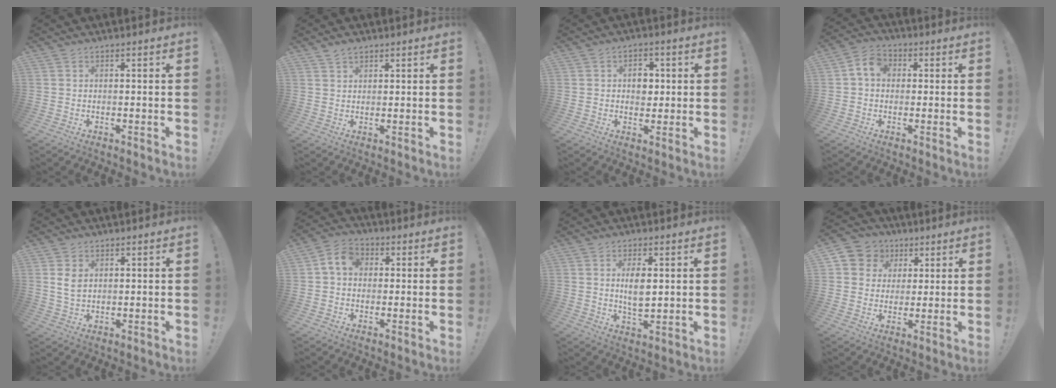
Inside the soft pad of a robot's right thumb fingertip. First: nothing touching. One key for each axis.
{"total": 2.5, "fx": 2.0, "fy": 1.2, "fz": 0.8, "tx": -0.011, "ty": -0.010, "tz": 0.037}
{"total": 5.3, "fx": 0.7, "fy": 4.4, "fz": 2.9, "tx": -0.030, "ty": 0.001, "tz": 0.005}
{"total": 6.5, "fx": 0.9, "fy": 5.0, "fz": 4.1, "tx": -0.070, "ty": 0.014, "tz": 0.019}
{"total": 4.4, "fx": 1.4, "fy": 2.9, "fz": 3.0, "tx": -0.046, "ty": -0.005, "tz": 0.023}
{"total": 7.4, "fx": 1.3, "fy": 5.7, "fz": 4.4, "tx": -0.069, "ty": 0.013, "tz": 0.027}
{"total": 5.9, "fx": 1.3, "fy": 2.6, "fz": 5.1, "tx": -0.081, "ty": -0.009, "tz": 0.016}
{"total": 8.5, "fx": 2.8, "fy": 7.8, "fz": 1.9, "tx": -0.035, "ty": -0.012, "tz": 0.060}